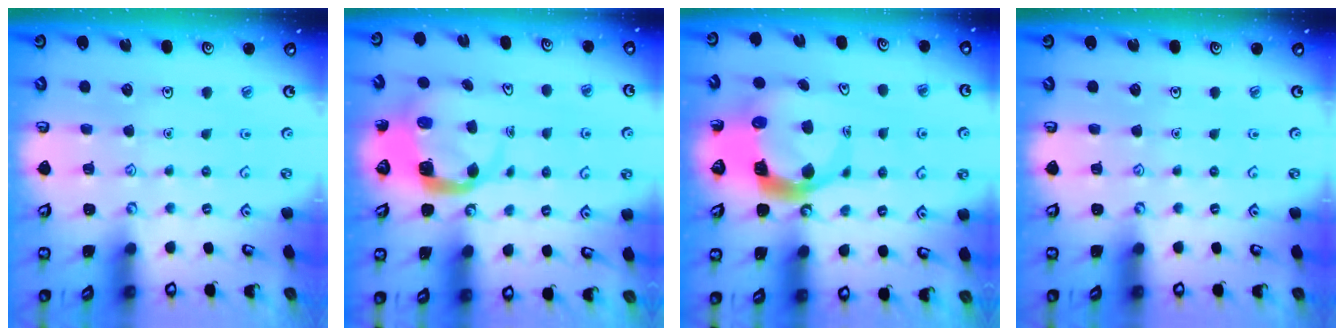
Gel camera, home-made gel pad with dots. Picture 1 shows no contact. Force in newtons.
{"total": 4.6, "press": 4.6, "slide": 0.5}
{"total": 8.5, "press": 8.5, "slide": 0.8}
{"total": 0.0}